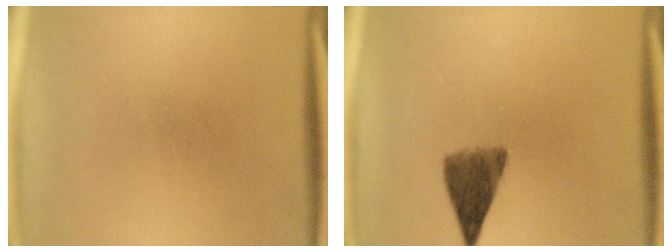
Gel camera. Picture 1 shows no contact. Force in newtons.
{"total": 6.0}